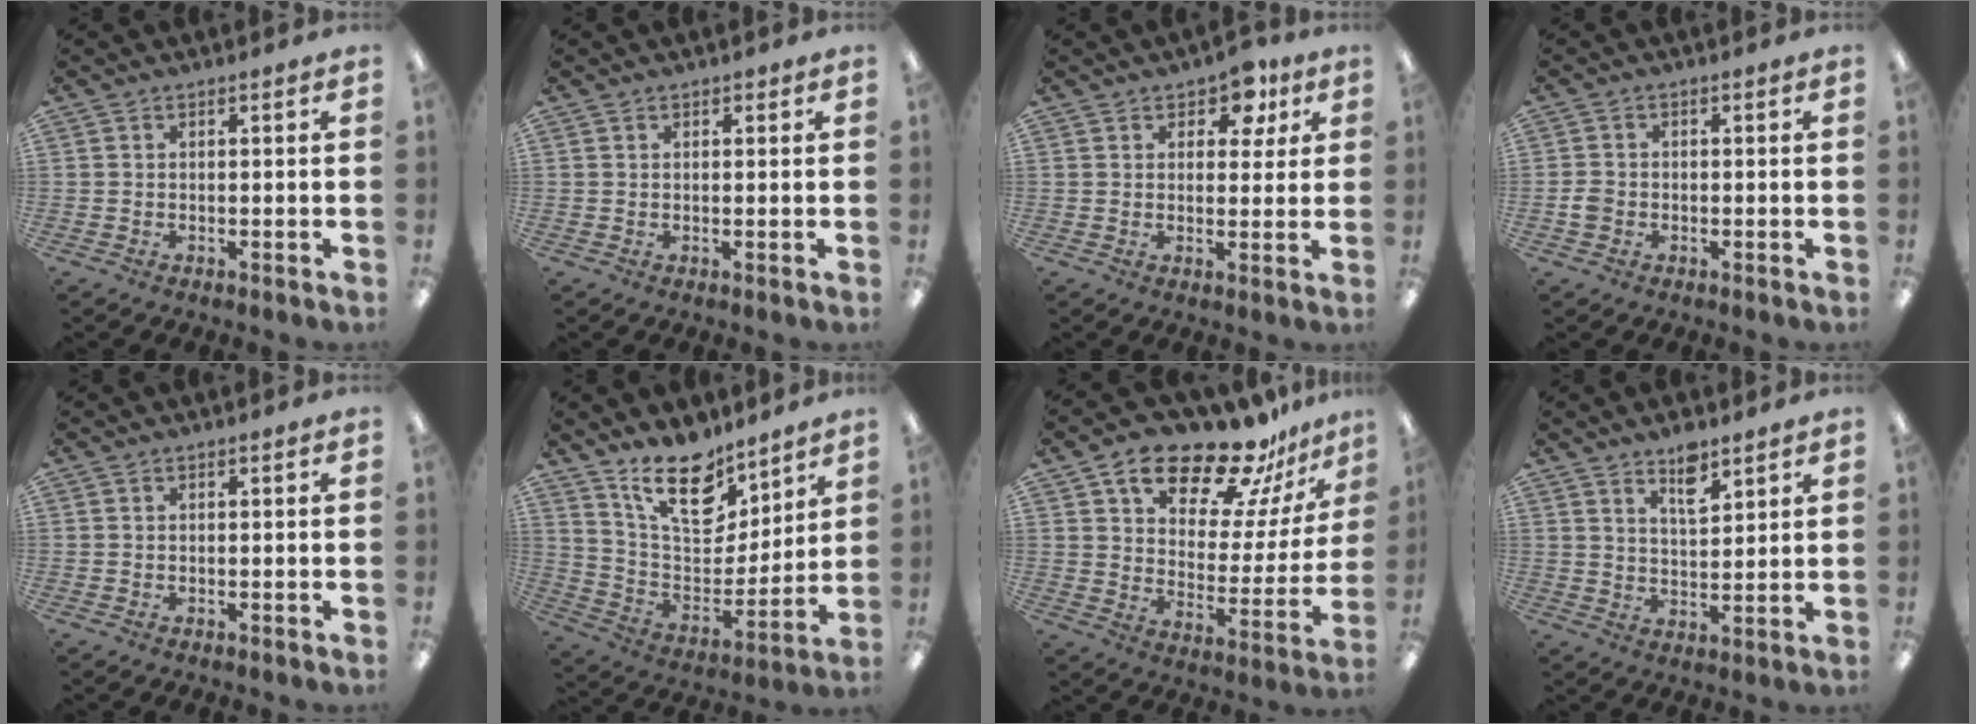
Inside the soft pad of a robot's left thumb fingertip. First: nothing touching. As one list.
[{"total": 0.9, "force": [0.6, 0.6, 0.3], "torque": [-0.005, 0.002, 0.010]}, {"total": 6.9, "force": [4.0, 4.4, 3.6], "torque": [-0.037, -0.010, 0.065]}, {"total": 2.4, "force": [-0.8, 2.1, 1.1], "torque": [-0.018, 0.005, -0.016]}, {"total": 0.0}, {"total": 18.1, "force": [13.1, 8.4, 9.2], "torque": [-0.154, -0.081, 0.233]}, {"total": 19.3, "force": [15.4, 7.7, 8.8], "torque": [-0.152, -0.111, 0.265]}, {"total": 7.2, "force": [5.2, 3.1, 3.9], "torque": [-0.050, -0.028, 0.087]}]